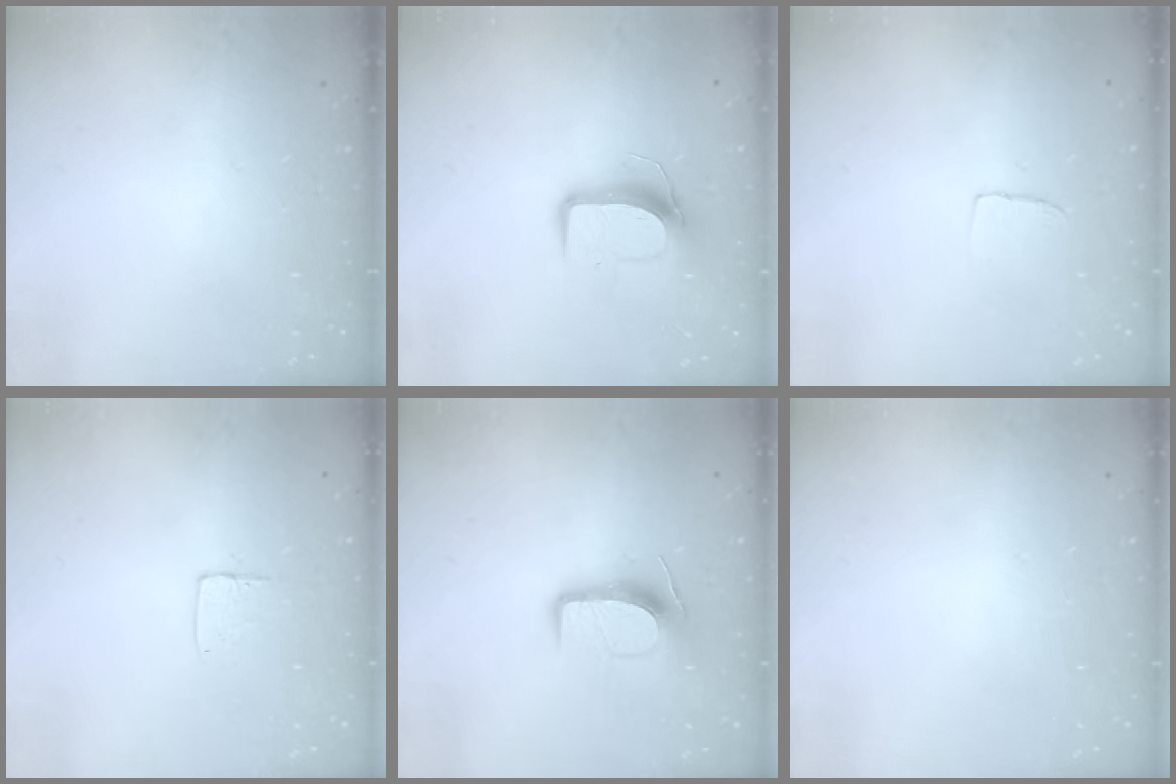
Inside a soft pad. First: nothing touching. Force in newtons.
{"total": 9.5, "press": 9.5, "slide": 0.8}
{"total": 2.4, "press": 2.4, "slide": 0.1}
{"total": 5.8, "press": 5.8, "slide": 0.4}
{"total": 10.3, "press": 10.3, "slide": 0.6}
{"total": 0.0}